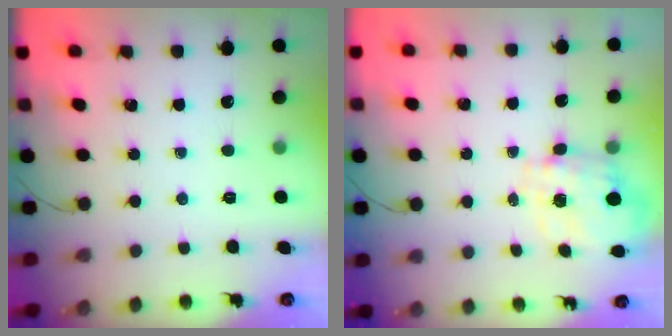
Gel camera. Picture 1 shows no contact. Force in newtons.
{"total": 2.9, "press": 2.7, "slide": 1.0}